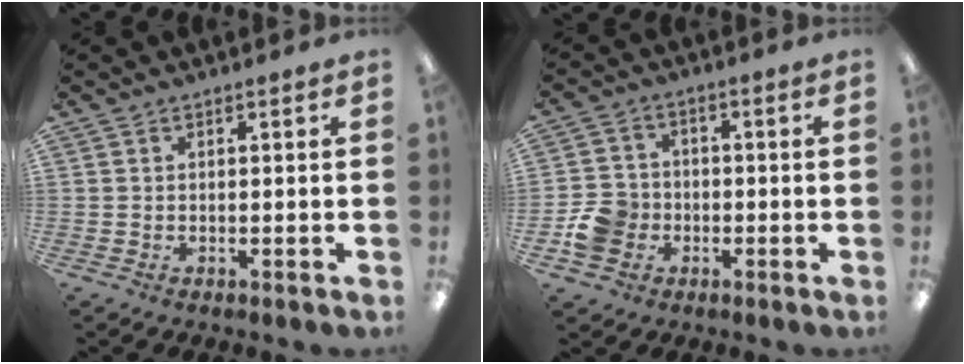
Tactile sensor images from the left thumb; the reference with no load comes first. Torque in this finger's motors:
{"motor_torque": [-0.05, 0.07, 0.00, 0.03, 0.00]}